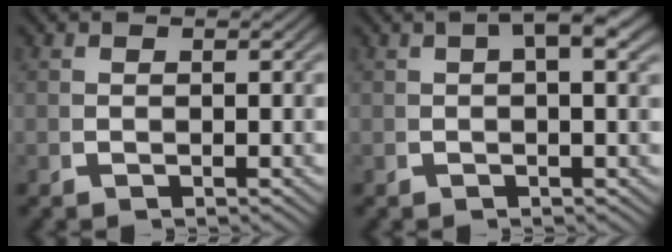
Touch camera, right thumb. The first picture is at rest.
{"total": 3.4, "force": [1.5, 0.7, 3.0], "torque": [-0.034, 0.020, 0.017]}